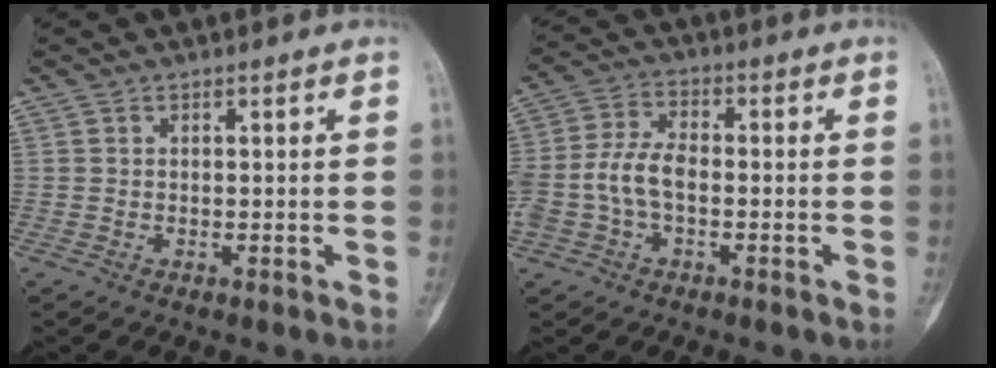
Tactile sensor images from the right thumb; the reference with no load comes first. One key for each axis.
{"total": 9.1, "fx": -1.6, "fy": 5.4, "fz": 7.1, "tx": -0.160, "ty": 0.031, "tz": -0.035}